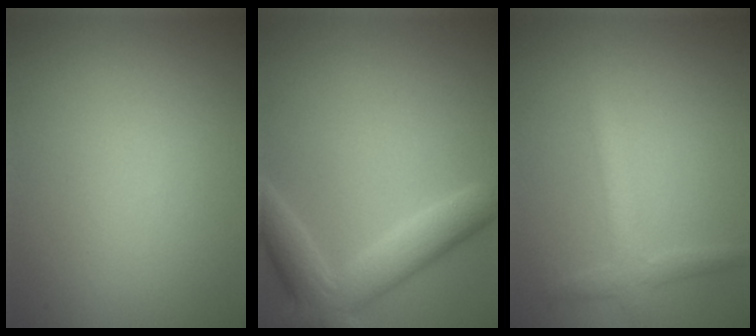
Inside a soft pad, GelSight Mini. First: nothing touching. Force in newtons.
{"total": 5.2, "press": 5.2, "slide": 0.4}
{"total": 2.2, "press": 2.2, "slide": 0.1}